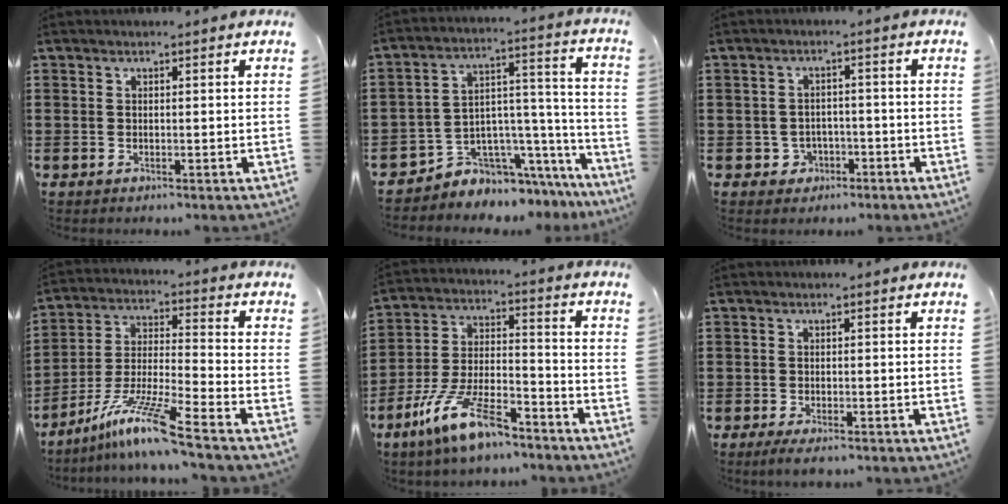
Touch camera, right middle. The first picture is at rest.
{"total": 5.1, "force": [-4.2, 2.9, -0.4], "torque": [-0.006, -0.006, -0.080]}
{"total": 2.5, "force": [-1.6, 1.9, 0.4], "torque": [-0.017, 0.003, -0.038]}
{"total": 10.7, "force": [-7.9, 0.3, 7.2], "torque": [-0.149, -0.005, -0.157]}
{"total": 11.9, "force": [-8.8, 2.7, 7.6], "torque": [-0.163, 0.014, -0.173]}
{"total": 1.4, "force": [-1.1, 0.2, 0.8], "torque": [-0.014, -0.001, -0.021]}